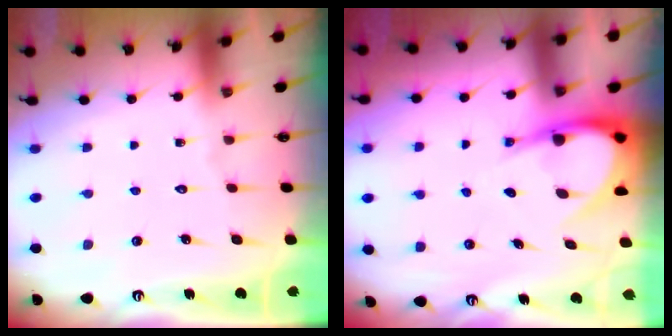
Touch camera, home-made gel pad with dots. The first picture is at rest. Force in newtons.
{"total": 7.6, "press": 7.6, "slide": 0.7}